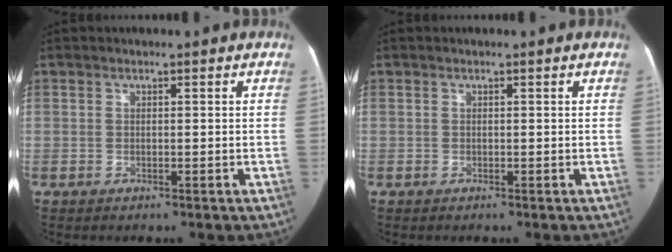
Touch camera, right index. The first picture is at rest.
{"total": 0.0}